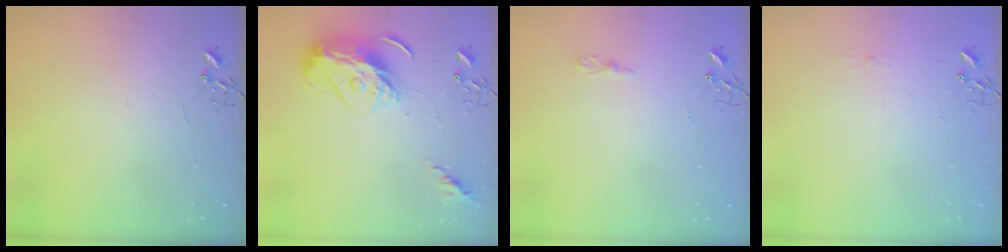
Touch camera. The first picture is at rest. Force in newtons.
{"total": 12.3, "press": 12.2, "slide": 1.1}
{"total": 3.6, "press": 3.6, "slide": 0.4}
{"total": 3.6, "press": 3.6, "slide": 0.4}